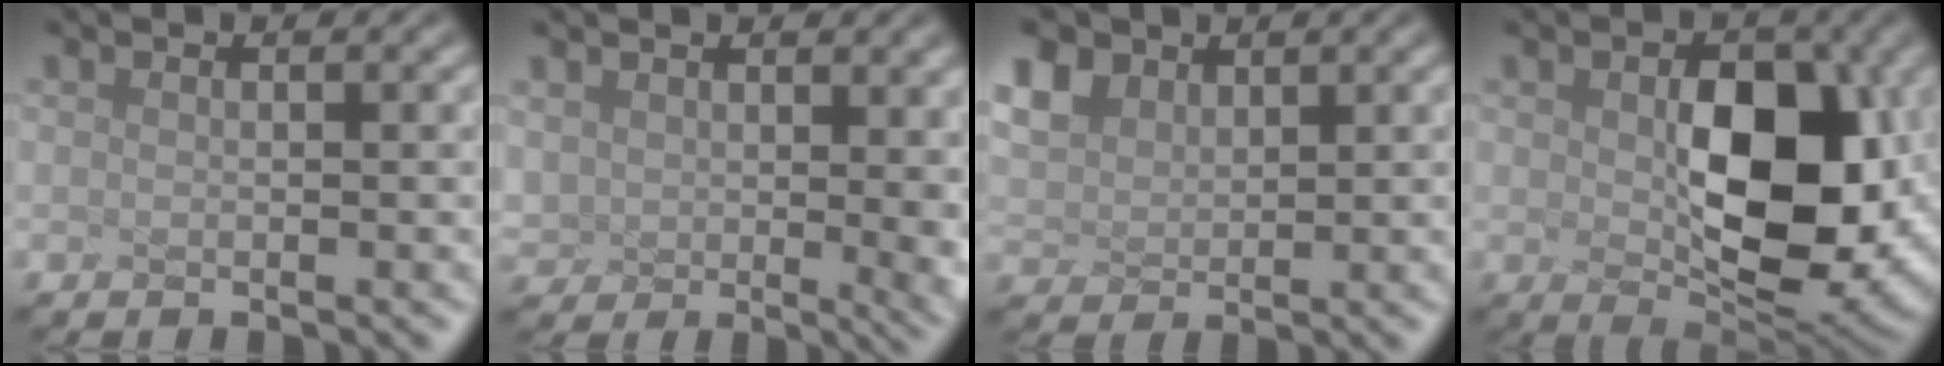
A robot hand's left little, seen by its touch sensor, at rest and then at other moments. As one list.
[{"total": 4.1, "force": [2.1, 1.9, 3.0], "torque": [-0.079, -0.007, 0.089]}, {"total": 2.1, "force": [1.5, 1.4, 0.5], "torque": [-0.063, 0.003, 0.070]}, {"total": 8.0, "force": [-0.8, 4.3, 6.7], "torque": [-0.135, -0.023, 0.040]}]